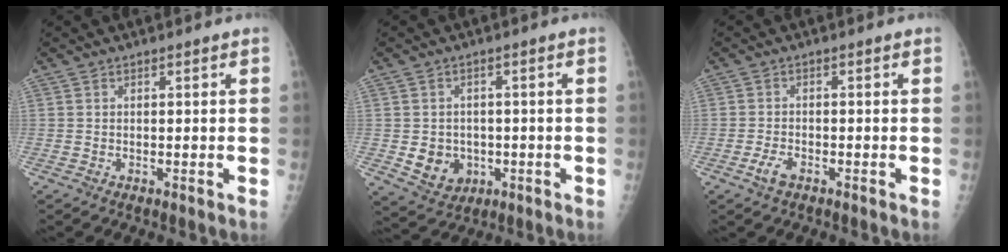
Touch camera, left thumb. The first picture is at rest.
{"total": 6.5, "force": [-1.2, 5.6, 3.0], "torque": [-0.025, 0.005, -0.005]}
{"total": 2.7, "force": [-1.6, 1.3, 1.7], "torque": [-0.039, 0.006, -0.030]}